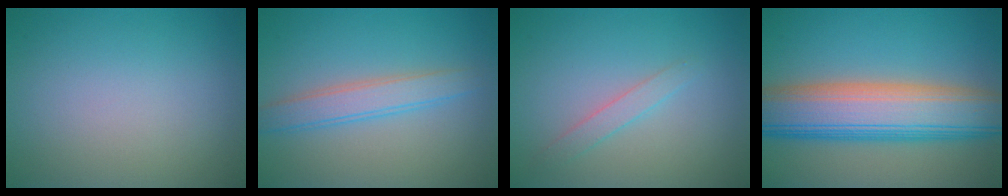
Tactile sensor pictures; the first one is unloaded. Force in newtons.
{"total": 3.0, "press": 3.0, "slide": 0.0}
{"total": 1.4, "press": 1.4, "slide": 0.0}
{"total": 11.0, "press": 11.0, "slide": 0.6}